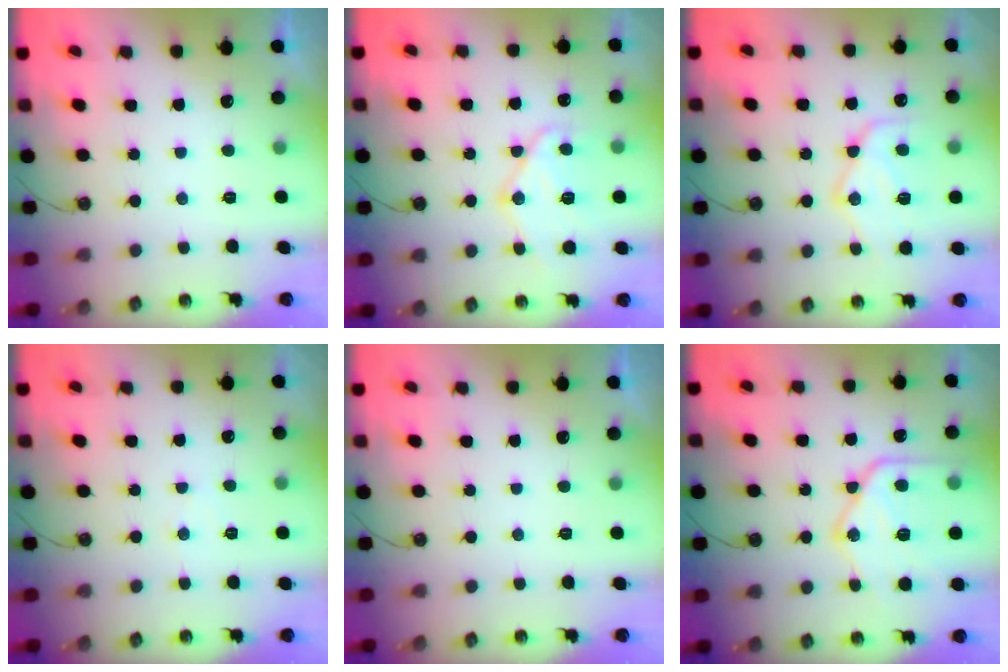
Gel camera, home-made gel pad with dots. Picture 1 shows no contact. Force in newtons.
{"total": 13.9, "press": 13.8, "slide": 1.4}
{"total": 15.2, "press": 15.2, "slide": 0.9}
{"total": 3.3, "press": 3.2, "slide": 0.4}
{"total": 0.0}
{"total": 20.5, "press": 20.4, "slide": 1.7}